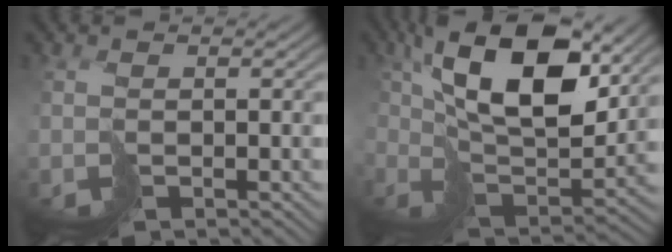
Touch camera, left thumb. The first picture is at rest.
{"total": 15.1, "force": [5.7, 8.4, 11.2], "torque": [-0.211, -0.006, 0.106]}